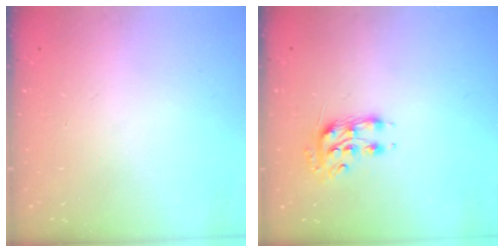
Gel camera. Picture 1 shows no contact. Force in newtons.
{"total": 8.1, "press": 8.0, "slide": 1.0}